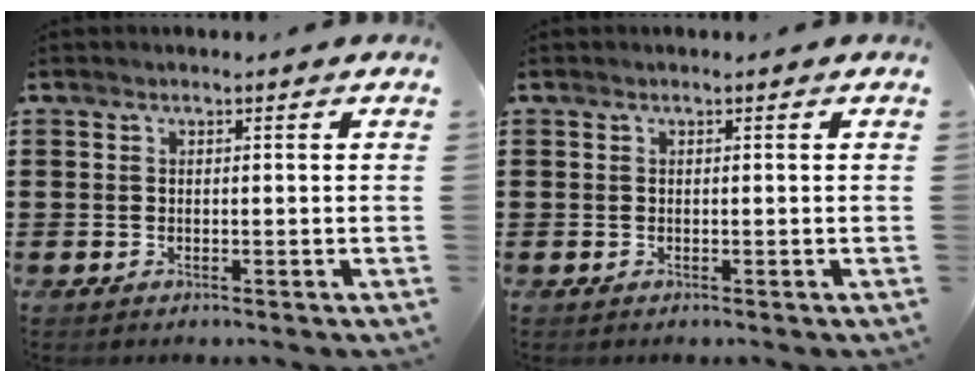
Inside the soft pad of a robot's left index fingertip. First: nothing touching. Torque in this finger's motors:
{"motor_torque": [-0.02, -0.01, 0.00, 0.00]}